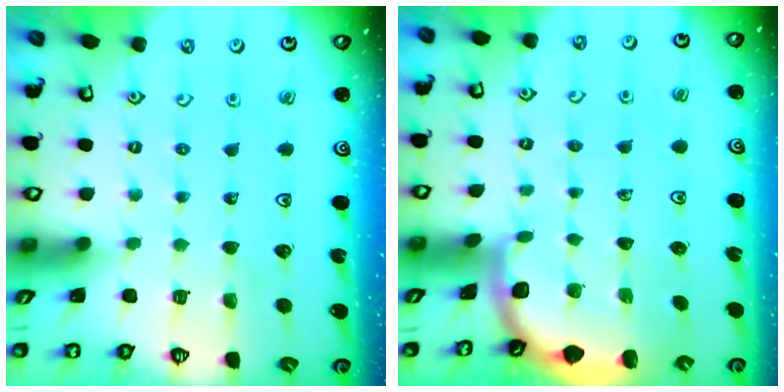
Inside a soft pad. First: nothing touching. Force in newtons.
{"total": 1.9, "press": 1.9, "slide": 0.0}